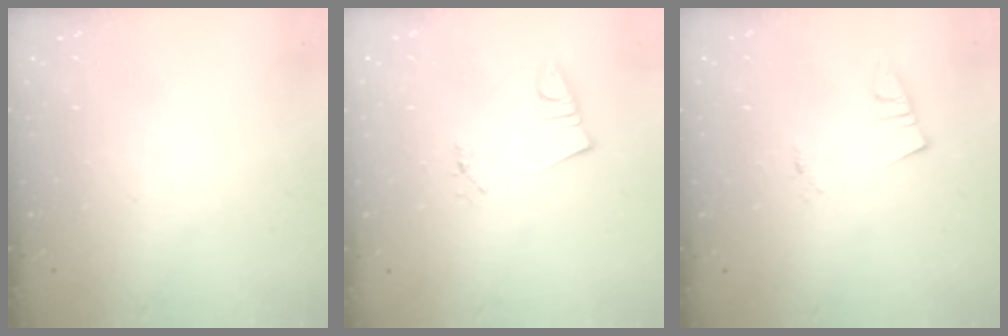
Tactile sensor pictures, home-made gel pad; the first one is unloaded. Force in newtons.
{"total": 1.0, "press": 1.0, "slide": 0.0}
{"total": 1.2, "press": 1.2, "slide": 0.1}